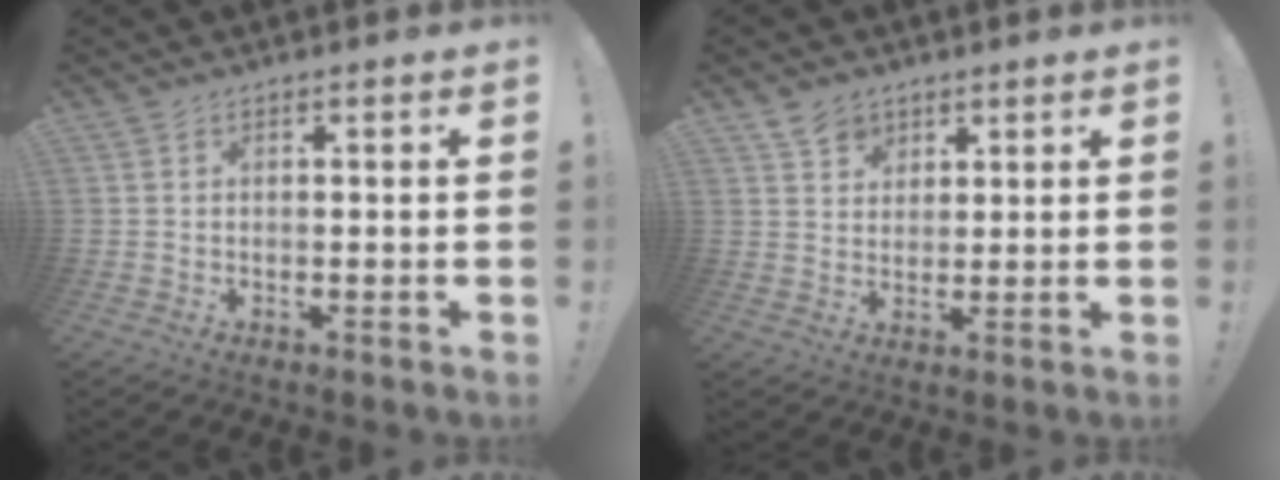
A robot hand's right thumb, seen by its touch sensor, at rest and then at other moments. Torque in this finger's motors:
{"motor_torque": [0.03, 1.13, 0.21, 0.52, 0.00]}